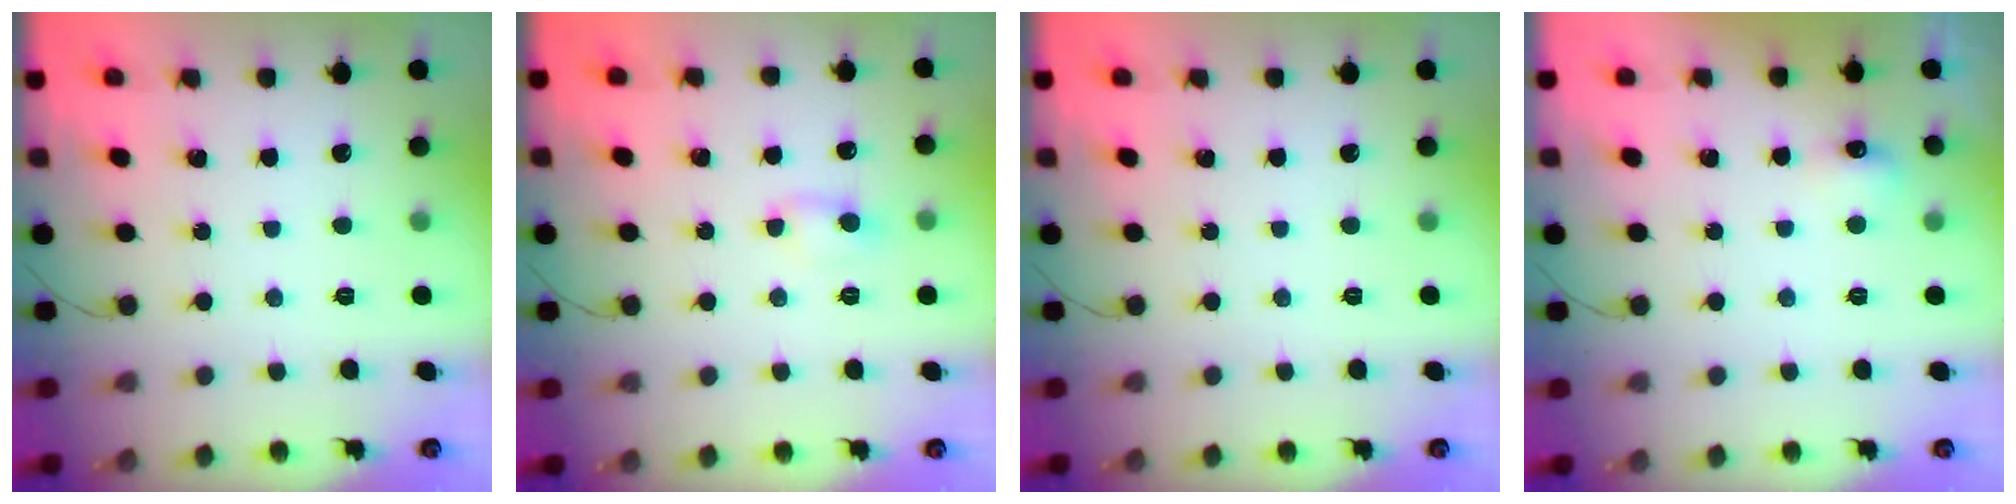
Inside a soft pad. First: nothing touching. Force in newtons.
{"total": 2.5, "press": 2.4, "slide": 0.8}
{"total": 0.0}
{"total": 5.1, "press": 5.0, "slide": 1.3}